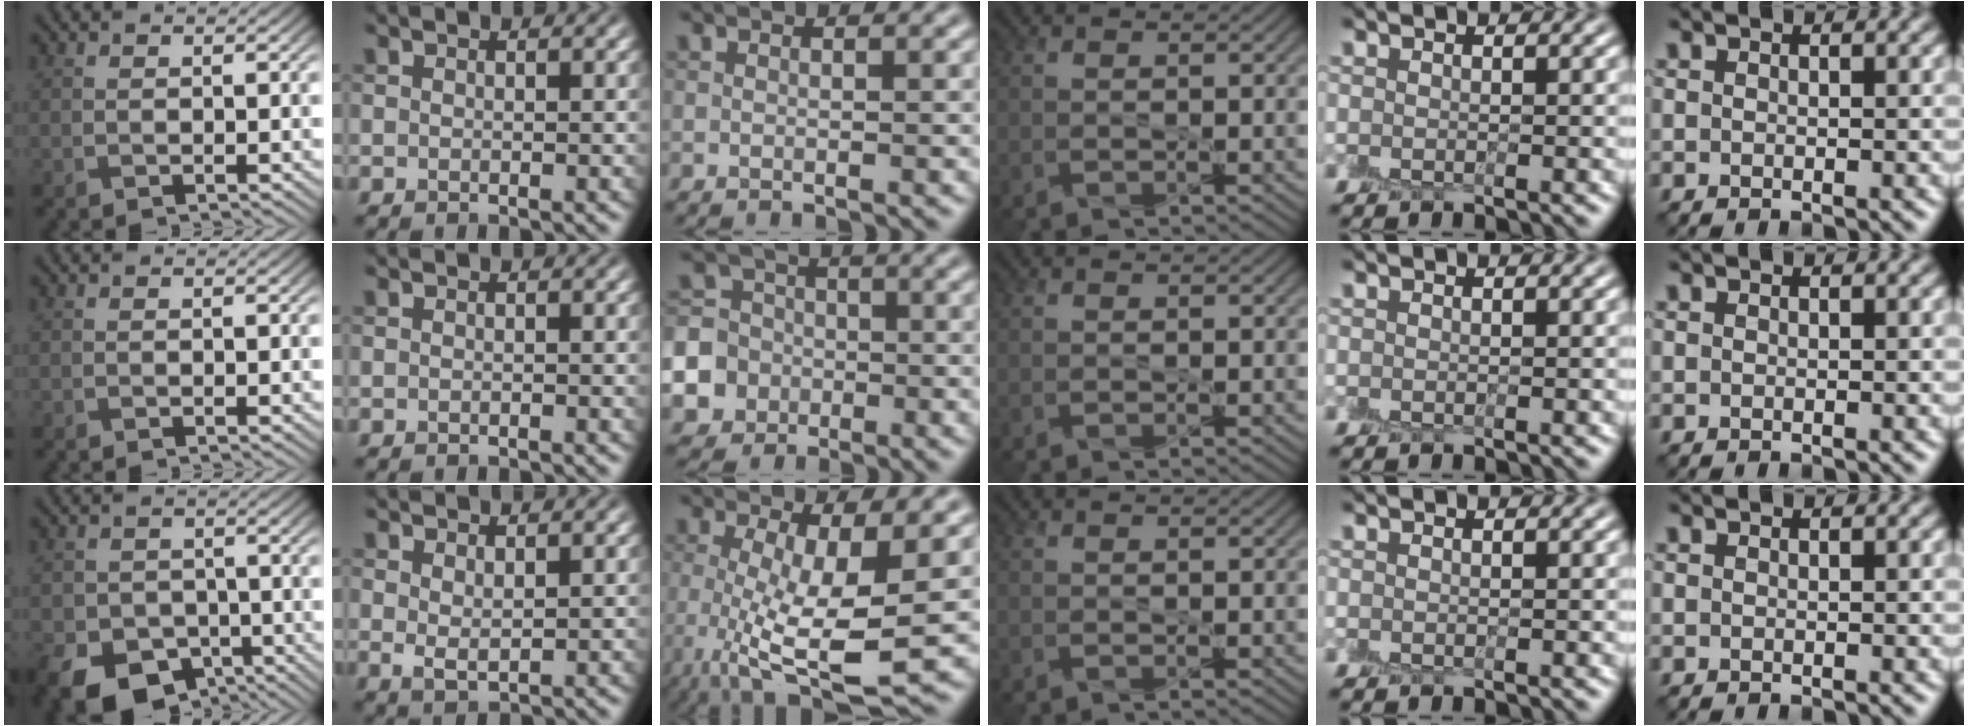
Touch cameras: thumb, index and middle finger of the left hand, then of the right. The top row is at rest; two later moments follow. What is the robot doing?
{"motion": "peel", "object": "envelope seal"}